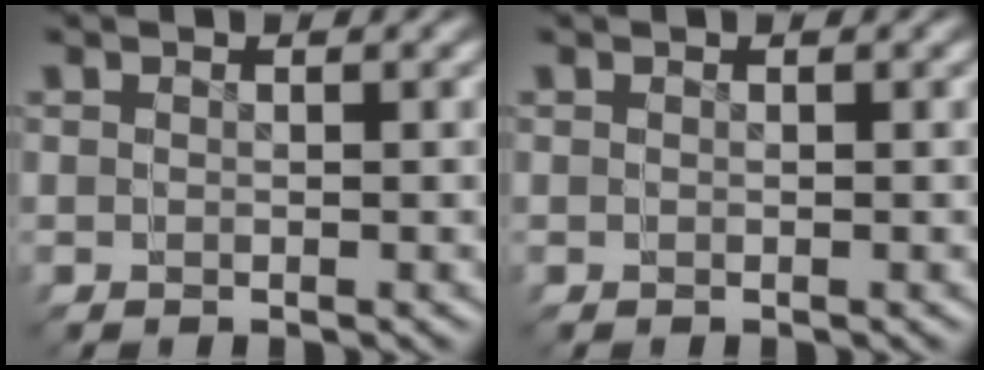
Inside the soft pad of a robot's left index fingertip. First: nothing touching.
{"total": 0.0}